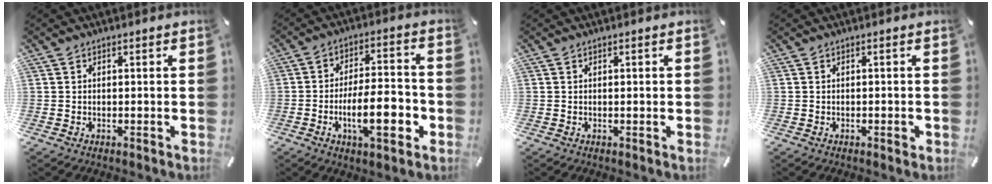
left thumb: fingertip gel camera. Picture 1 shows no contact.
{"total": 14.6, "force": [-4.4, 4.8, 13.1], "torque": [-0.215, 0.003, -0.073]}
{"total": 0.9, "force": [0.0, 0.0, 0.9], "torque": [-0.014, -0.004, 0.000]}
{"total": 1.5, "force": [-0.6, 0.3, 1.4], "torque": [-0.020, -0.004, -0.007]}